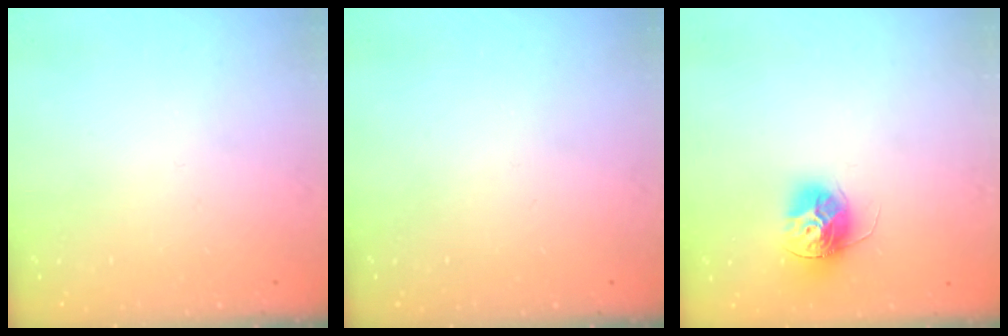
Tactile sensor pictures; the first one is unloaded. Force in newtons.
{"total": 0.0}
{"total": 12.2, "press": 12.2, "slide": 0.4}